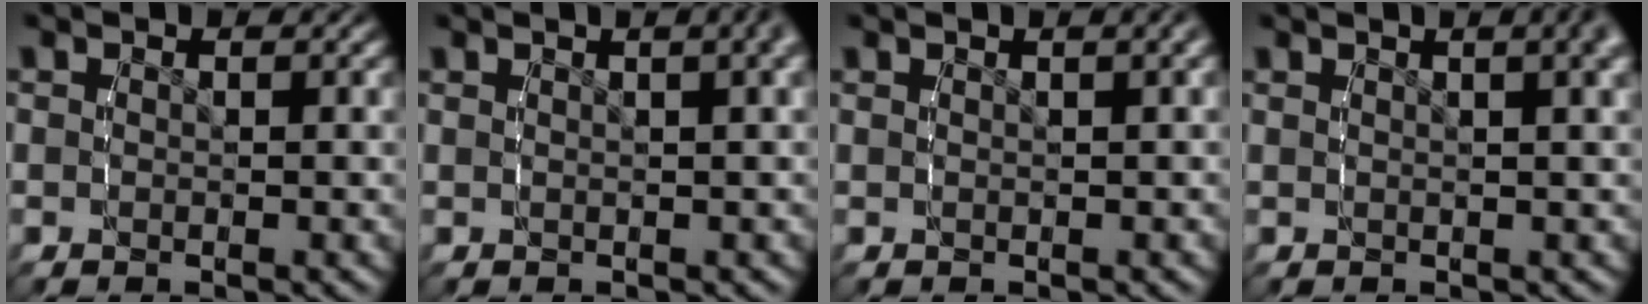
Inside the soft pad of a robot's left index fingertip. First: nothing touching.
{"total": 4.7, "force": [2.1, 1.3, 3.9], "torque": [-0.028, 0.028, 0.024]}
{"total": 2.2, "force": [1.1, 0.0, 1.9], "torque": [-0.017, 0.014, 0.017]}
{"total": 4.8, "force": [2.2, 1.3, 4.0], "torque": [-0.036, 0.023, 0.028]}